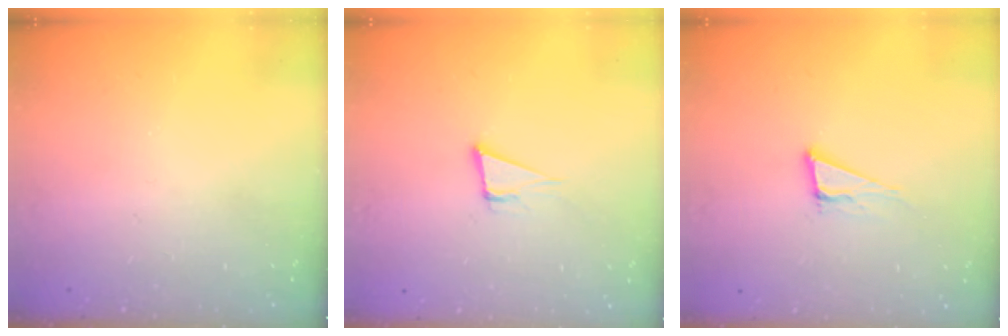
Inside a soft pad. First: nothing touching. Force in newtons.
{"total": 3.8, "press": 1.9, "slide": 3.3}
{"total": 6.8, "press": 6.2, "slide": 2.8}